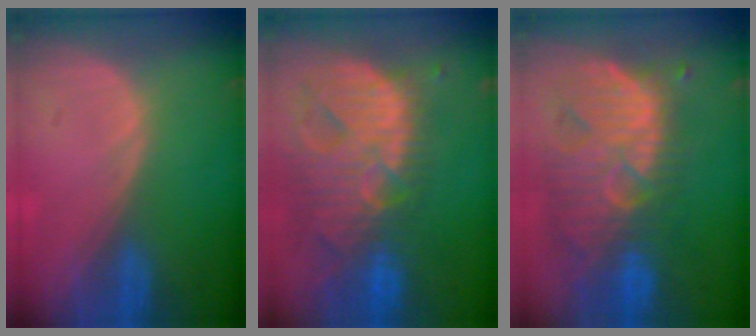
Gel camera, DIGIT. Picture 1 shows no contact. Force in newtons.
{"total": 13.8, "press": 11.7, "slide": 7.4}
{"total": 12.1, "press": 11.0, "slide": 4.9}